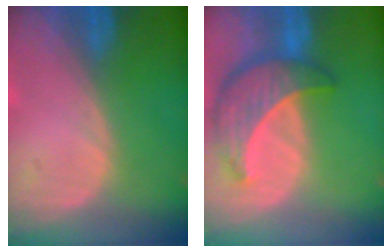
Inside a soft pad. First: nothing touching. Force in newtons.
{"total": 8.7, "press": 7.8, "slide": 3.8}